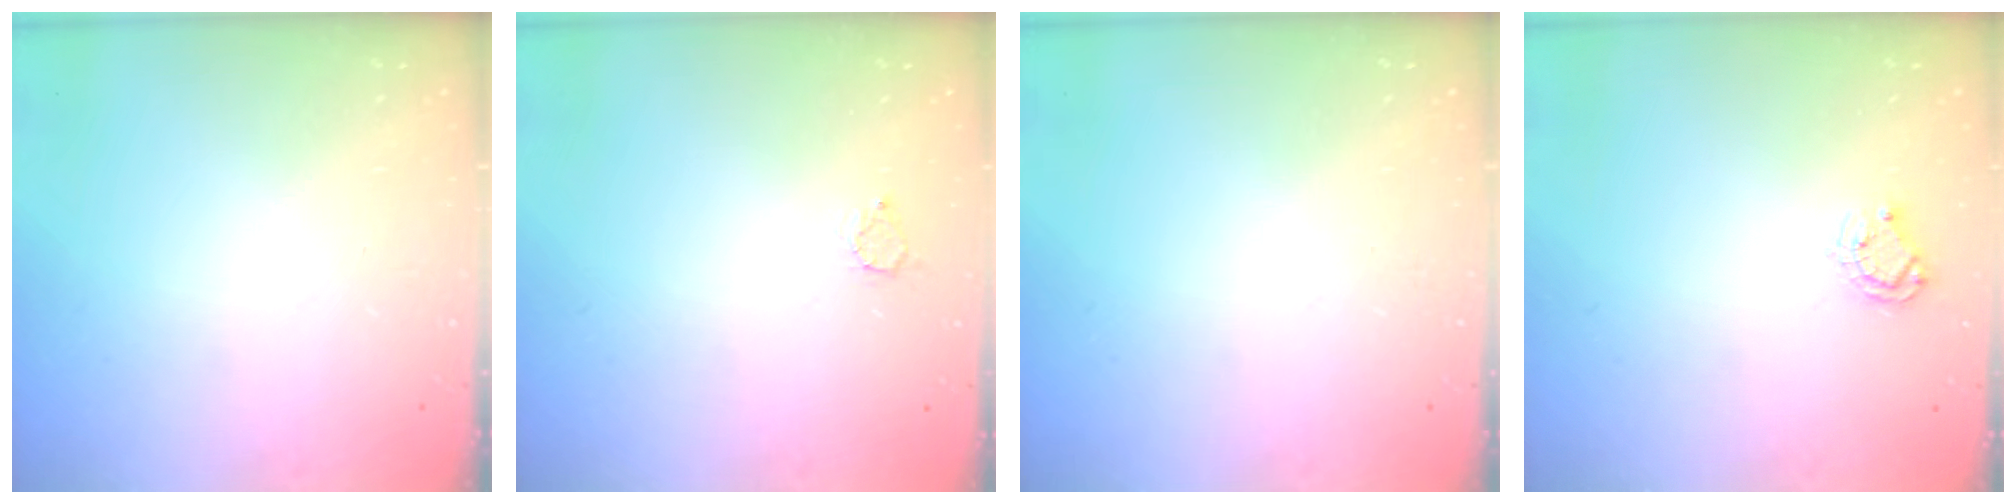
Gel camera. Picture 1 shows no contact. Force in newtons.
{"total": 2.1, "press": 2.1, "slide": 0.2}
{"total": 0.0}
{"total": 5.8, "press": 5.8, "slide": 0.5}